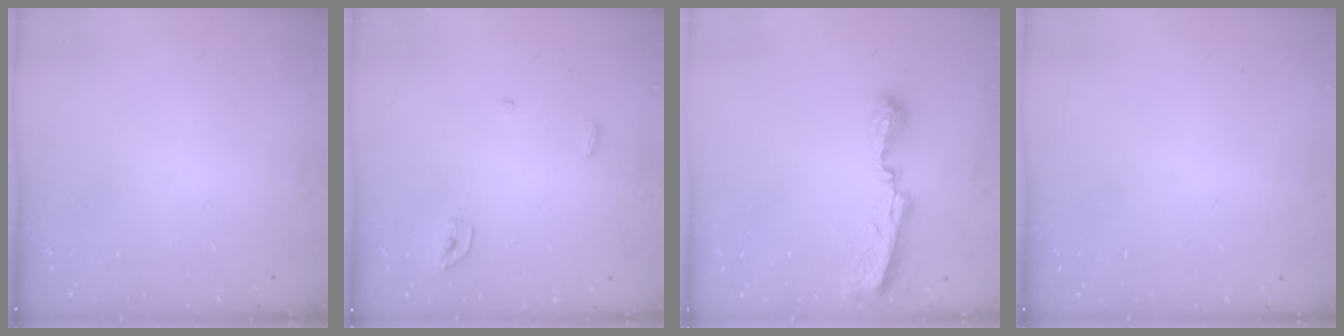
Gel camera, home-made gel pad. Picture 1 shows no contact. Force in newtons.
{"total": 3.5, "press": 3.5, "slide": 0.3}
{"total": 8.0, "press": 8.0, "slide": 0.4}
{"total": 0.9, "press": 0.9, "slide": 0.0}